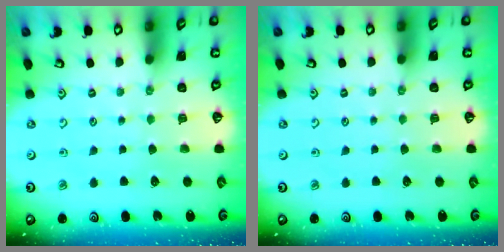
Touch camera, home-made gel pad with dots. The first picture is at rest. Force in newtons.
{"total": 0.0}